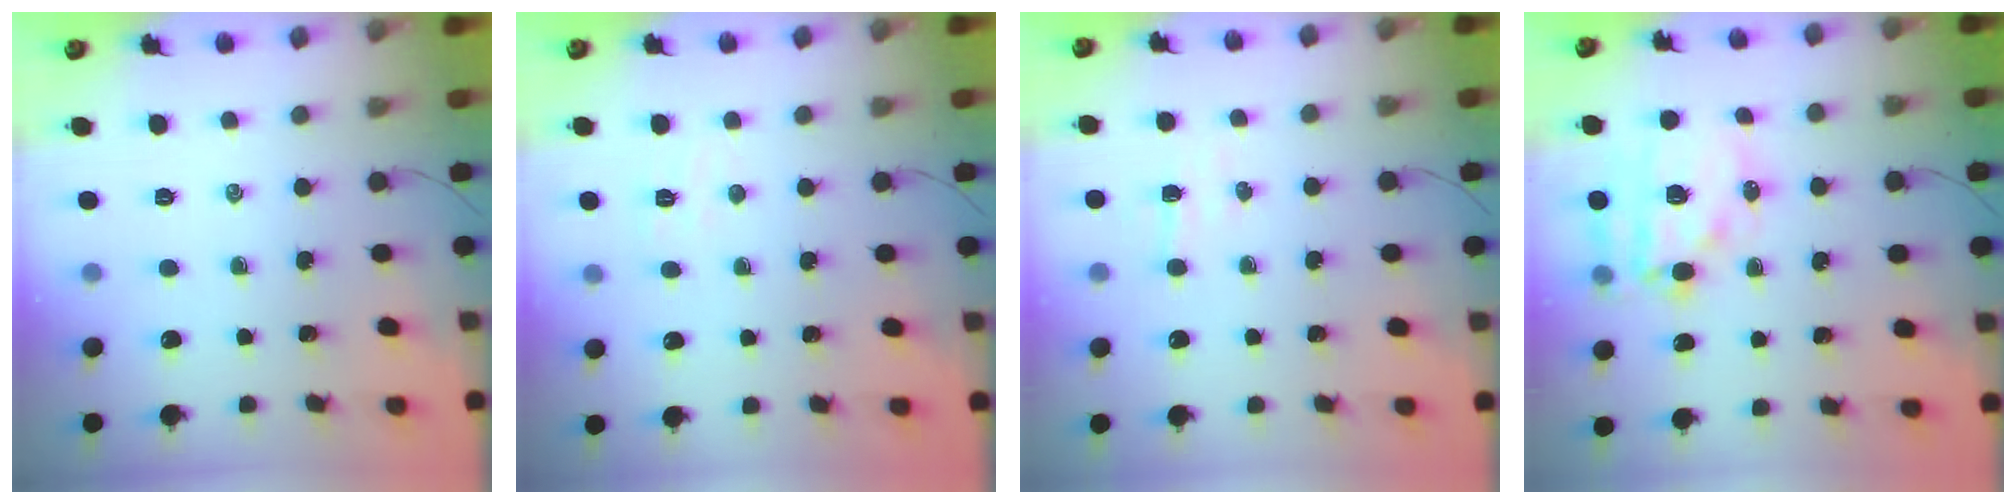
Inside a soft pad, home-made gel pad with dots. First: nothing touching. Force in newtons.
{"total": 3.3, "press": 3.2, "slide": 0.8}
{"total": 3.7, "press": 3.6, "slide": 0.8}
{"total": 15.7, "press": 15.3, "slide": 3.6}